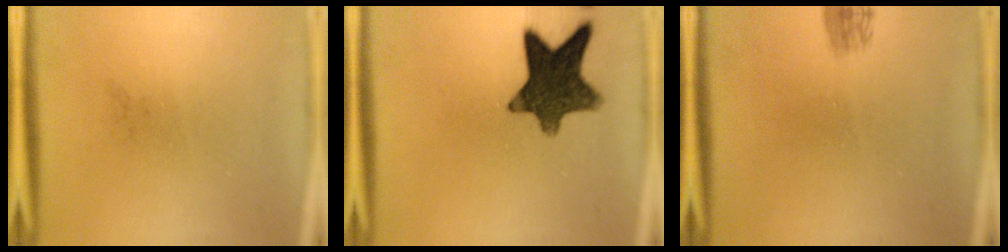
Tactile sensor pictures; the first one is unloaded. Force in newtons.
{"total": 12.3}
{"total": 1.6}